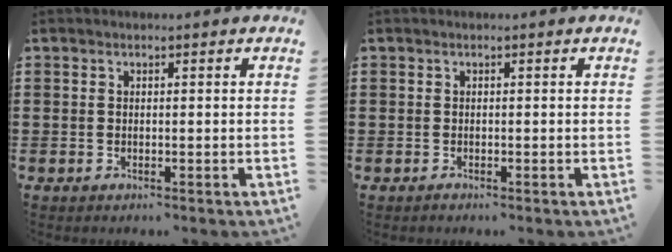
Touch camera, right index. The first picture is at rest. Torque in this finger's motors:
{"motor_torque": [0.89, 0.81, -1.01, -0.19]}